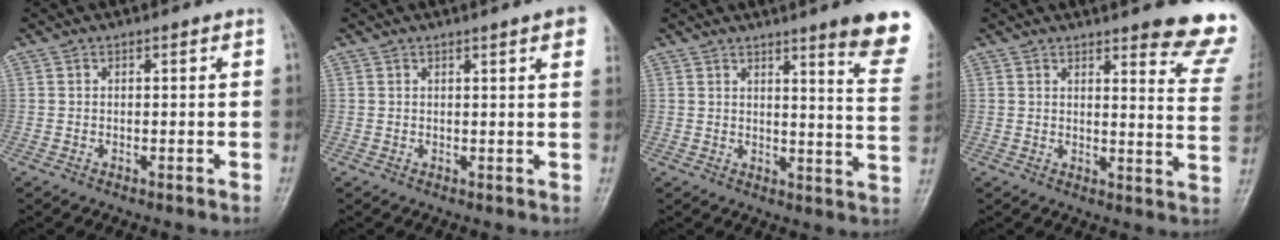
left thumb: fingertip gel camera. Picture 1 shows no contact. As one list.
[{"total": 5.0, "force": [2.8, 0.4, 4.1], "torque": [-0.040, 0.002, 0.029]}, {"total": 13.2, "force": [9.1, 1.0, 9.6], "torque": [-0.096, -0.053, 0.101]}, {"total": 14.5, "force": [11.2, 2.8, 8.7], "torque": [-0.072, -0.073, 0.118]}]